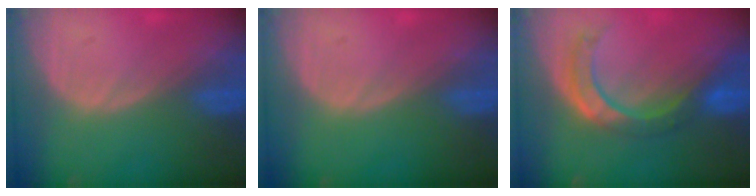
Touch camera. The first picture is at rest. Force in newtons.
{"total": 0.0}
{"total": 8.3, "press": 7.2, "slide": 4.2}